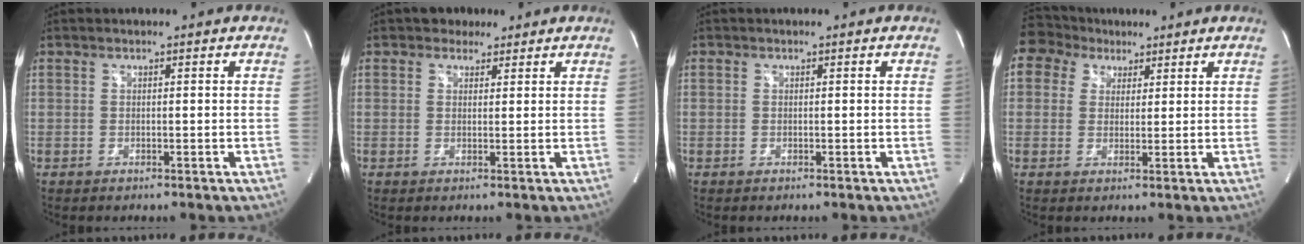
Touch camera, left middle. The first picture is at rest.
{"total": 2.6, "force": [1.9, 1.7, 0.4], "torque": [-0.006, 0.011, 0.027]}
{"total": 0.0}
{"total": 6.1, "force": [4.0, 4.6, 0.6], "torque": [-0.020, 0.035, 0.077]}